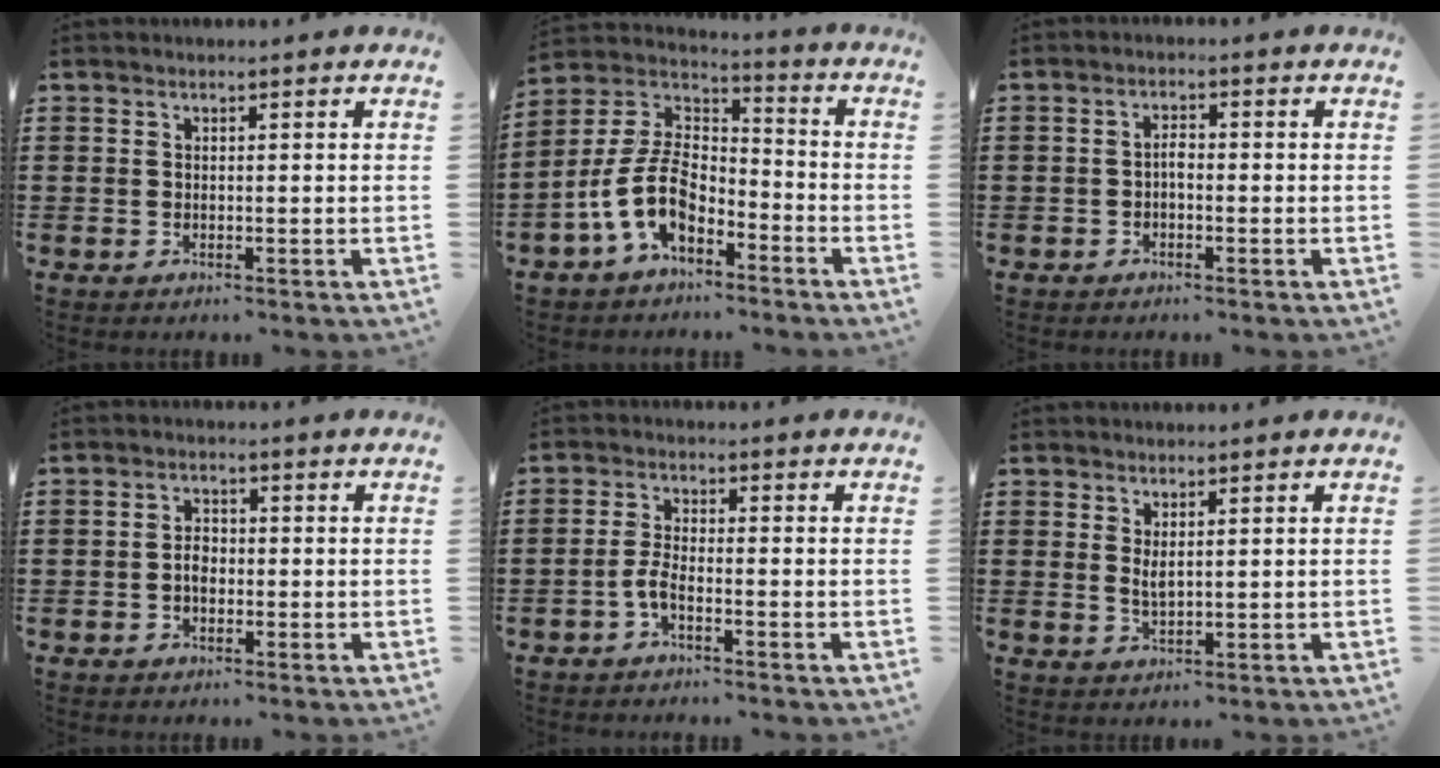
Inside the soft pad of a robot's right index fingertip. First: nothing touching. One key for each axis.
{"total": 10.3, "fx": -4.9, "fy": 5.6, "fz": 7.1, "tx": -0.176, "ty": -0.006, "tz": -0.102}
{"total": 1.5, "fx": -0.6, "fy": 0.7, "fz": 1.2, "tx": -0.025, "ty": 0.004, "tz": -0.012}
{"total": 2.3, "fx": -0.4, "fy": 1.8, "fz": 1.5, "tx": -0.029, "ty": 0.007, "tz": -0.009}
{"total": 3.0, "fx": -1.5, "fy": 0.7, "fz": 2.4, "tx": -0.066, "ty": -0.004, "tz": -0.034}
{"total": 2.0, "fx": 1.2, "fy": 0.5, "fz": 1.5, "tx": -0.031, "ty": 0.002, "tz": 0.021}